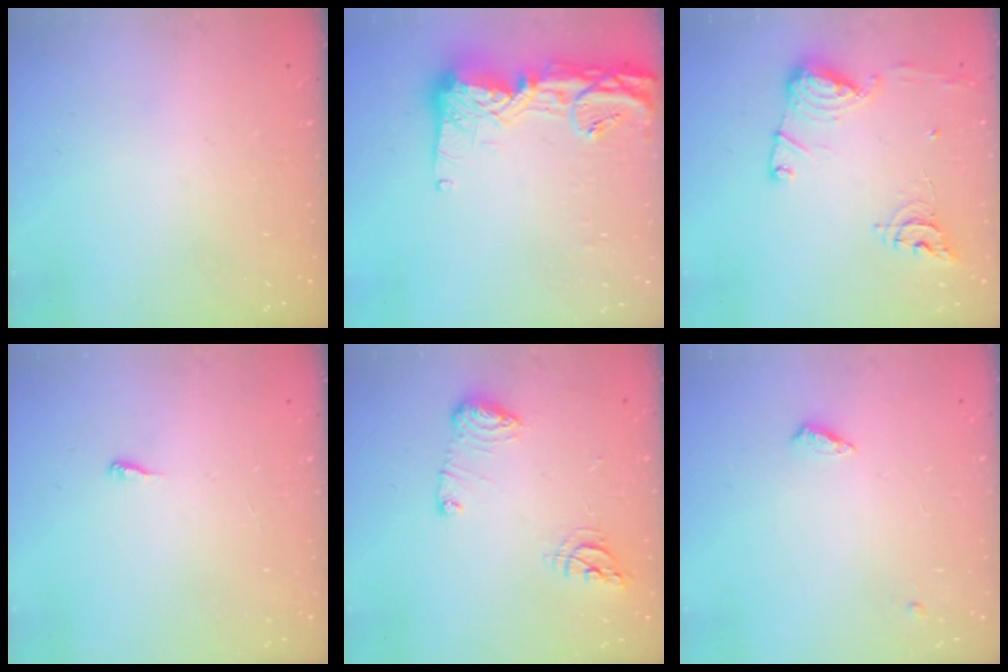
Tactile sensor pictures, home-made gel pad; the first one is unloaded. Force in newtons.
{"total": 16.7, "press": 16.6, "slide": 1.5}
{"total": 15.3, "press": 15.2, "slide": 1.4}
{"total": 4.1, "press": 4.0, "slide": 0.5}
{"total": 10.5, "press": 10.5, "slide": 1.0}
{"total": 4.2, "press": 4.2, "slide": 0.5}